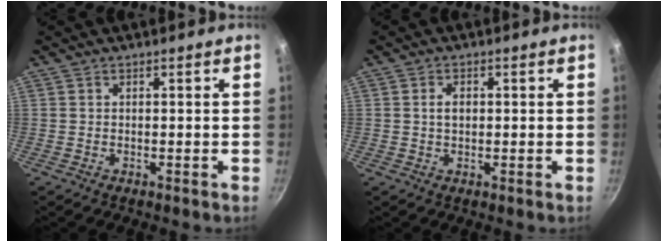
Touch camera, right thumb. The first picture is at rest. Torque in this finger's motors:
{"motor_torque": [-0.13, 0.25, 0.00, 0.11, 0.01]}